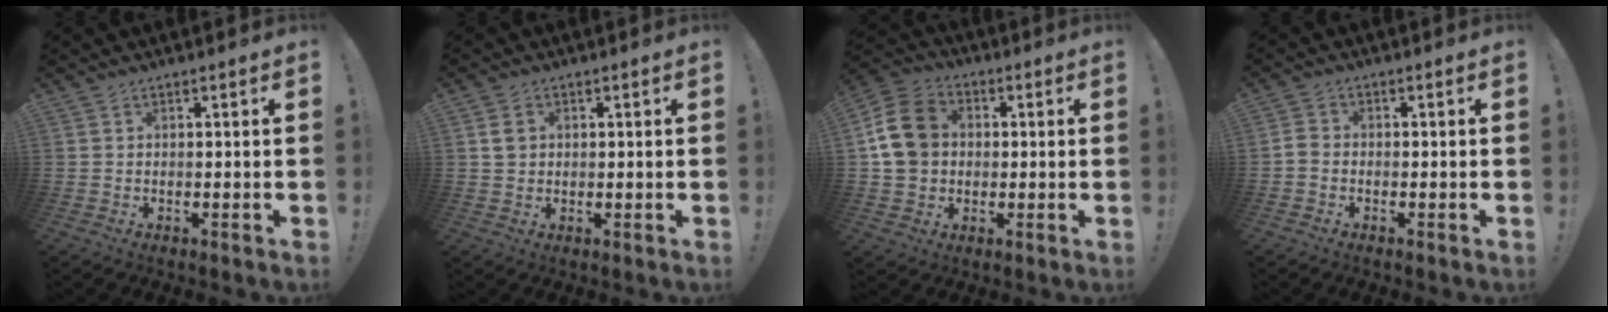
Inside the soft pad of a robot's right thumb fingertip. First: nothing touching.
{"total": 3.5, "force": [0.9, 2.9, 1.7], "torque": [-0.019, 0.003, 0.017]}
{"total": 13.8, "force": [1.7, 11.6, 7.3], "torque": [-0.120, 0.012, 0.038]}
{"total": 2.5, "force": [-1.1, 1.6, 1.6], "torque": [-0.025, 0.011, -0.018]}